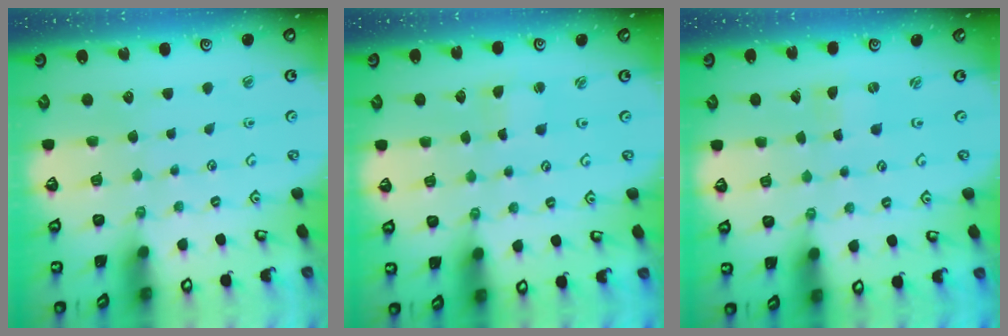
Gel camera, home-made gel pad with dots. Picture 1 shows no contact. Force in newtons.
{"total": 0.7, "press": 0.7, "slide": 0.1}
{"total": 0.0}